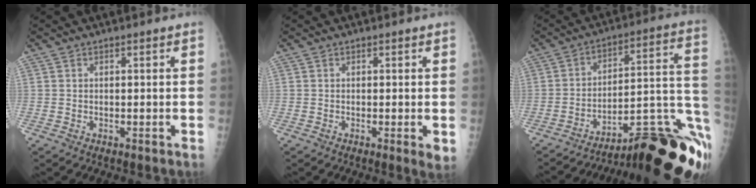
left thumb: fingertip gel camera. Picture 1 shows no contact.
{"total": 2.3, "force": [-0.2, 0.4, 2.2], "torque": [-0.035, -0.009, -0.006]}
{"total": 25.1, "force": [-14.9, 6.3, 19.2], "torque": [-0.151, 0.084, -0.204]}